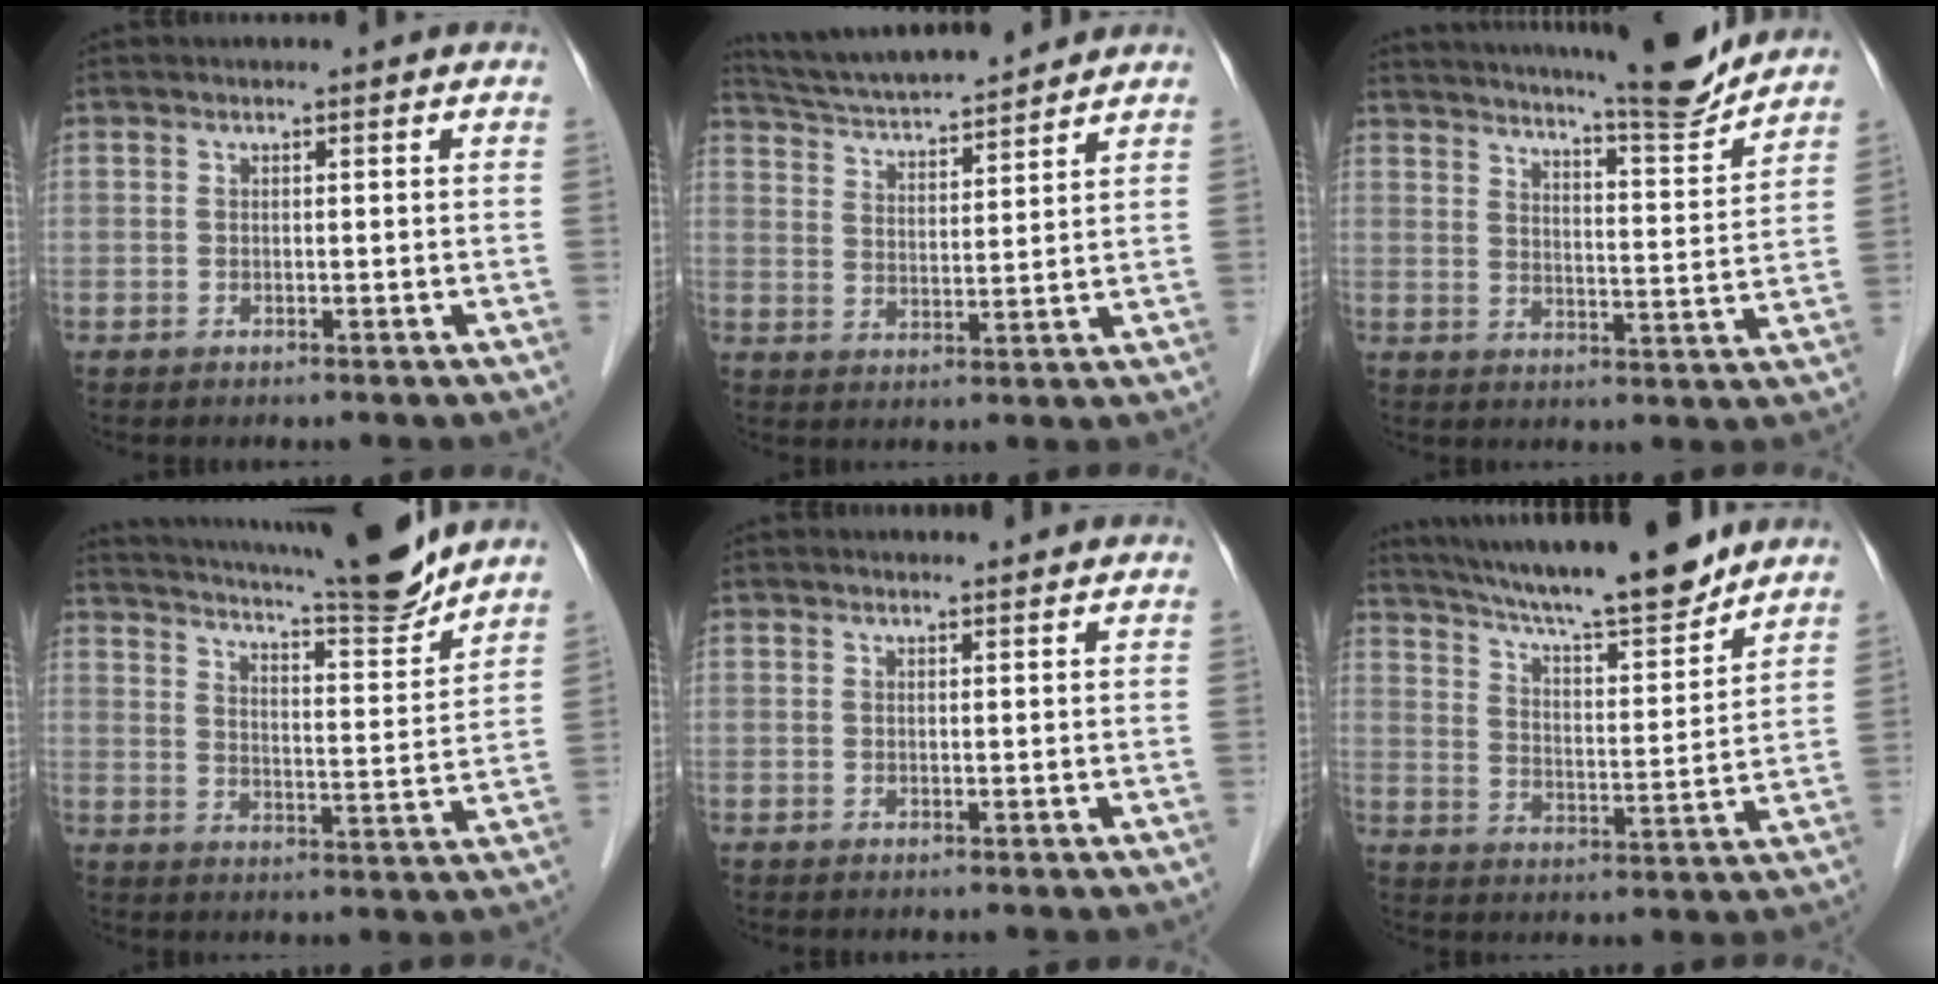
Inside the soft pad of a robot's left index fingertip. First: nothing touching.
{"total": 12.9, "force": [12.0, 0.9, 4.6], "torque": [-0.087, 0.017, 0.199]}
{"total": 14.8, "force": [13.8, 0.1, 5.4], "torque": [-0.088, -0.030, 0.187]}
{"total": 15.7, "force": [14.1, 0.2, 7.0], "torque": [-0.119, -0.027, 0.200]}
{"total": 1.1, "force": [1.1, 0.1, -0.1], "torque": [-0.010, 0.002, 0.016]}
{"total": 17.0, "force": [15.0, 1.0, 7.9], "torque": [-0.131, 0.001, 0.235]}